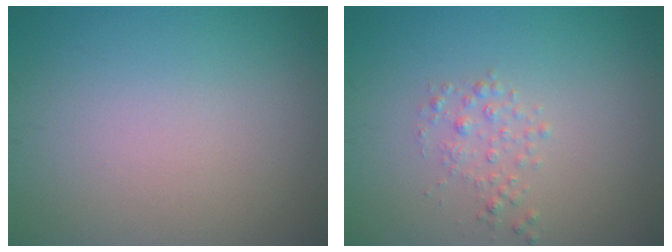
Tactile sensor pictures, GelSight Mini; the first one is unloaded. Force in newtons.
{"total": 1.4, "press": 1.4, "slide": 0.0}